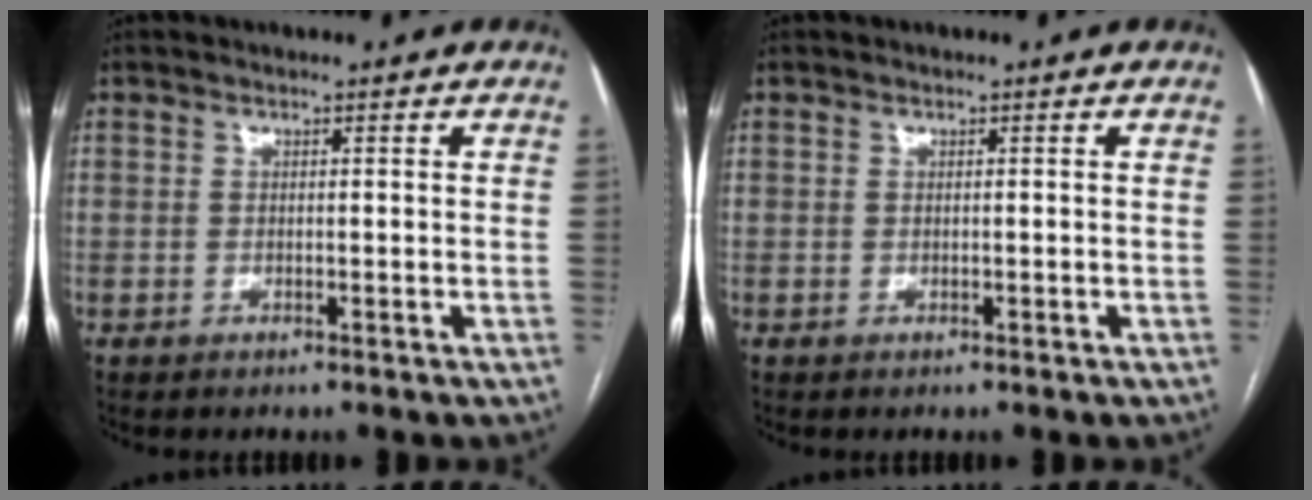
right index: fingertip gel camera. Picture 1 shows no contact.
{"total": 0.0}